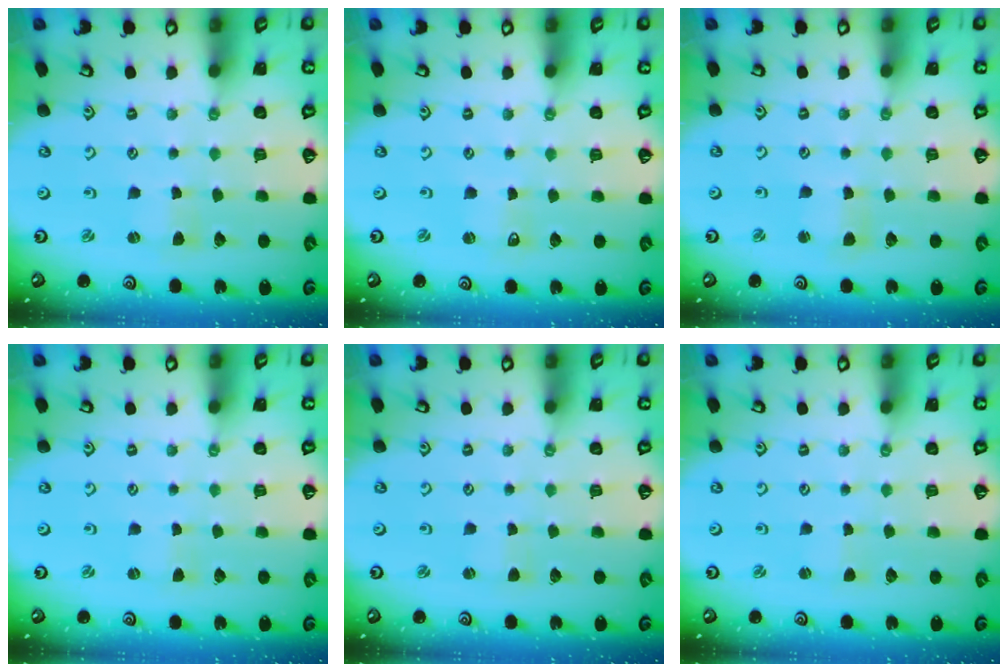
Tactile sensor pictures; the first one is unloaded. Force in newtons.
{"total": 0.0}
{"total": 2.7, "press": 2.7, "slide": 0.3}
{"total": 0.0}
{"total": 1.2, "press": 1.2, "slide": 0.3}
{"total": 1.0, "press": 1.0, "slide": 0.2}